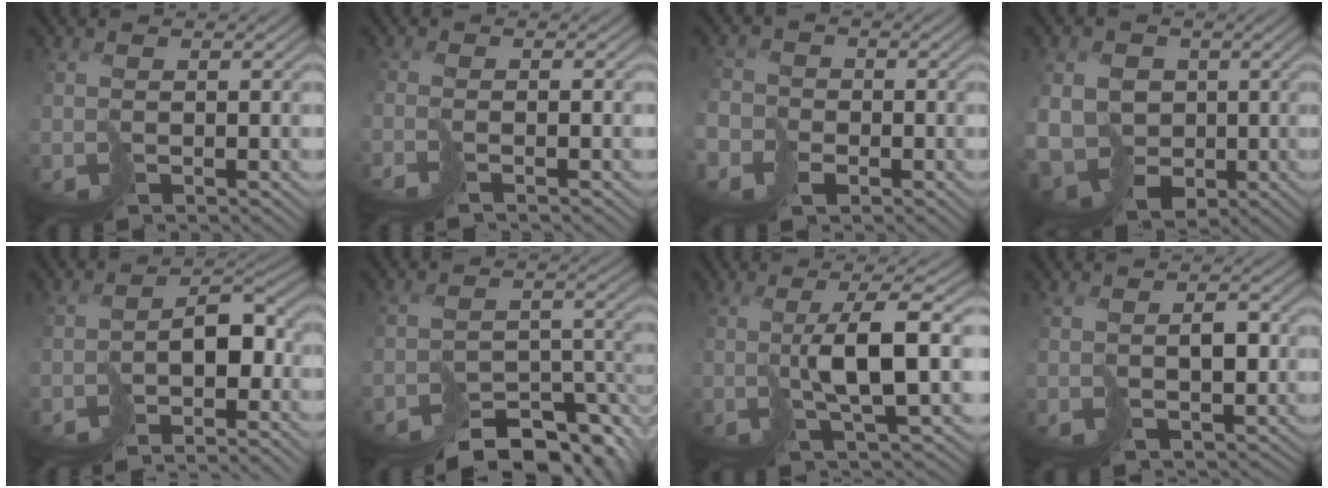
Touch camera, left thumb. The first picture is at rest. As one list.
[{"total": 1.8, "force": [-1.1, -1.3, -0.5], "torque": [0.017, 0.007, -0.025]}, {"total": 5.8, "force": [-3.2, 4.6, 1.5], "torque": [-0.043, -0.019, -0.080]}, {"total": 10.2, "force": [-0.7, 9.1, 4.5], "torque": [-0.124, -0.028, -0.028]}, {"total": 5.1, "force": [-3.6, 2.2, 3.0], "torque": [-0.031, -0.007, -0.064]}, {"total": 10.7, "force": [-9.4, 3.9, 3.5], "torque": [-0.046, -0.011, -0.111]}, {"total": 4.8, "force": [1.6, -0.1, 4.6], "torque": [-0.083, 0.012, 0.033]}, {"total": 3.3, "force": [0.5, 2.4, 2.2], "torque": [-0.031, -0.002, 0.023]}]